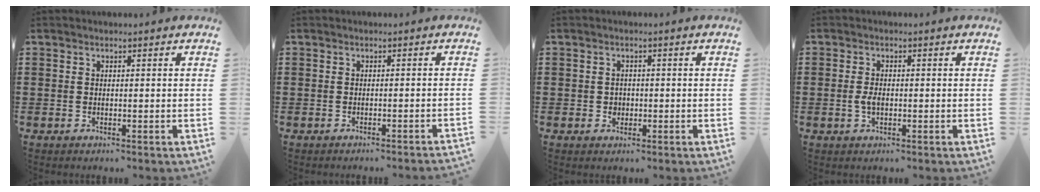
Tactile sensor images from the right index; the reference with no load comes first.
{"total": 1.0, "force": [-0.9, -0.2, 0.4], "torque": [-0.008, -0.001, -0.018]}
{"total": 1.4, "force": [-0.2, 1.4, 0.4], "torque": [-0.013, 0.004, -0.006]}
{"total": 2.3, "force": [-0.3, 1.2, 1.9], "torque": [-0.045, 0.001, -0.008]}